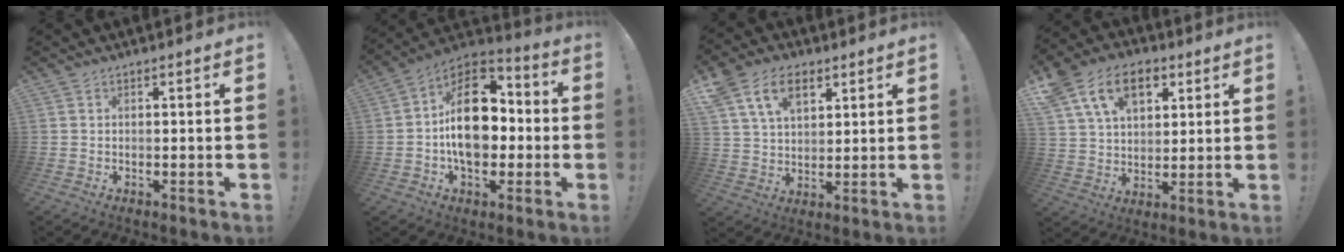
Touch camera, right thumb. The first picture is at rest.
{"total": 20.2, "force": [0.0, 13.6, 14.9], "torque": [-0.230, 0.018, 0.005]}
{"total": 13.3, "force": [6.9, 8.6, 7.4], "torque": [-0.126, -0.010, 0.134]}
{"total": 16.4, "force": [7.6, 11.2, 9.4], "torque": [-0.158, -0.015, 0.146]}